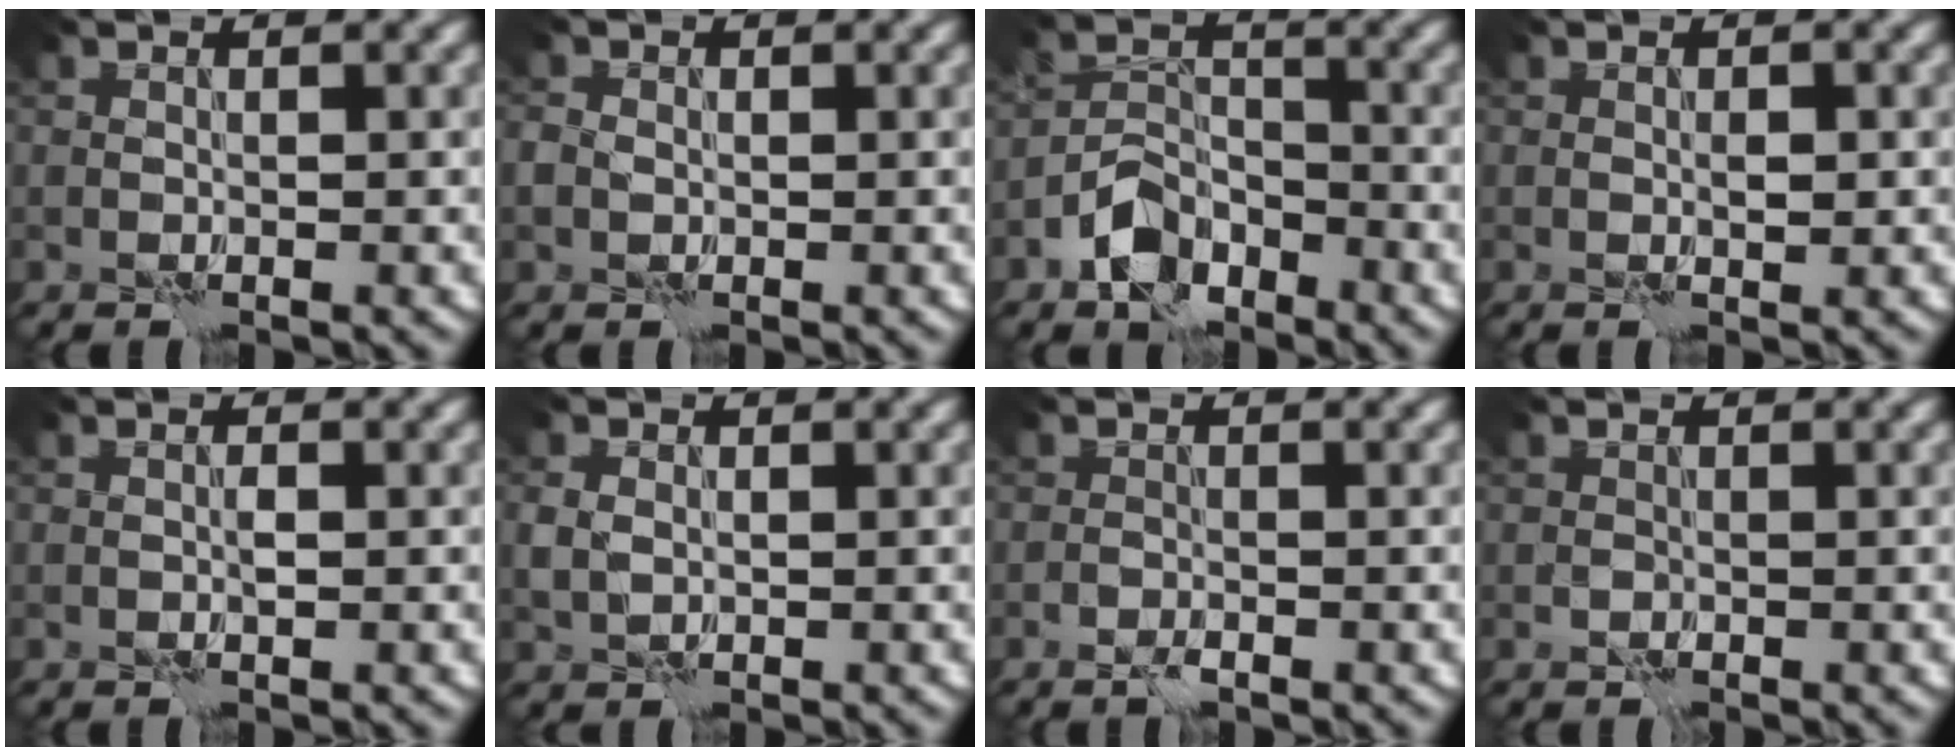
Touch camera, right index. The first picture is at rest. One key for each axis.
{"total": 1.3, "fx": 0.0, "fy": 1.2, "fz": 0.5, "tx": -0.011, "ty": -0.001, "tz": -0.002}
{"total": 4.7, "fx": -3.1, "fy": 2.8, "fz": 2.2, "tx": -0.033, "ty": 0.005, "tz": -0.065}
{"total": 1.1, "fx": 0.1, "fy": 0.4, "fz": 1.0, "tx": -0.016, "ty": 0.001, "tz": 0.002}
{"total": 0.8, "fx": 0.0, "fy": 0.2, "fz": 0.7, "tx": -0.014, "ty": 0.001, "tz": 0.001}
{"total": 1.6, "fx": 0.1, "fy": 1.3, "fz": 0.9, "tx": -0.022, "ty": 0.002, "tz": 0.002}
{"total": 0.9, "fx": -0.8, "fy": 0.2, "fz": 0.5, "tx": -0.012, "ty": 0.002, "tz": -0.016}
{"total": 0.0}